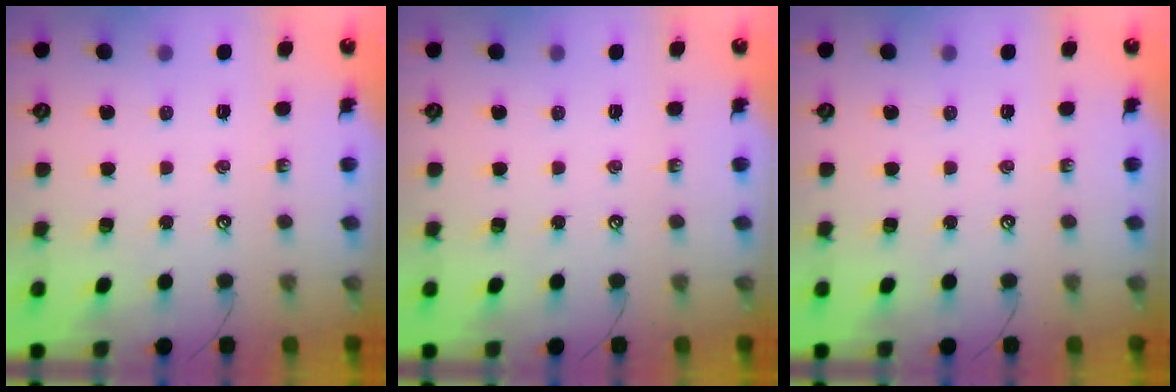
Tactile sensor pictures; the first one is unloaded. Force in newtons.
{"total": 0.0}
{"total": 0.0}